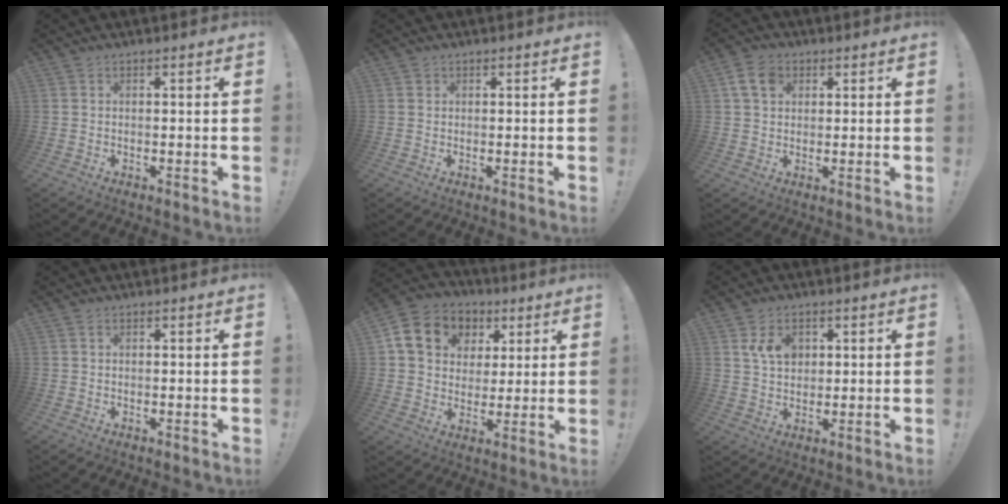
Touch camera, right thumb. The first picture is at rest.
{"total": 0.7, "force": [0.4, 0.6, 0.0], "torque": [0.007, -0.002, 0.006]}
{"total": 7.0, "force": [2.7, 5.1, 3.9], "torque": [-0.068, 0.005, 0.054]}
{"total": 0.0}
{"total": 13.4, "force": [5.1, 11.0, 5.7], "torque": [-0.083, -0.015, 0.102]}
{"total": 7.1, "force": [2.6, 5.4, 3.9], "torque": [-0.066, 0.003, 0.050]}